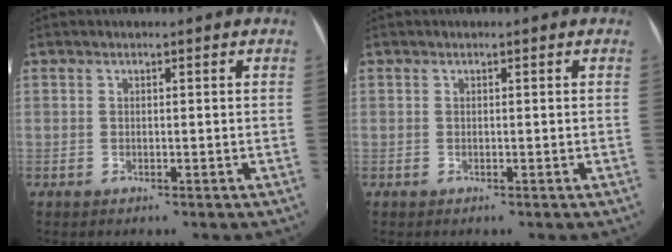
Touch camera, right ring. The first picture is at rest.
{"total": 0.0}